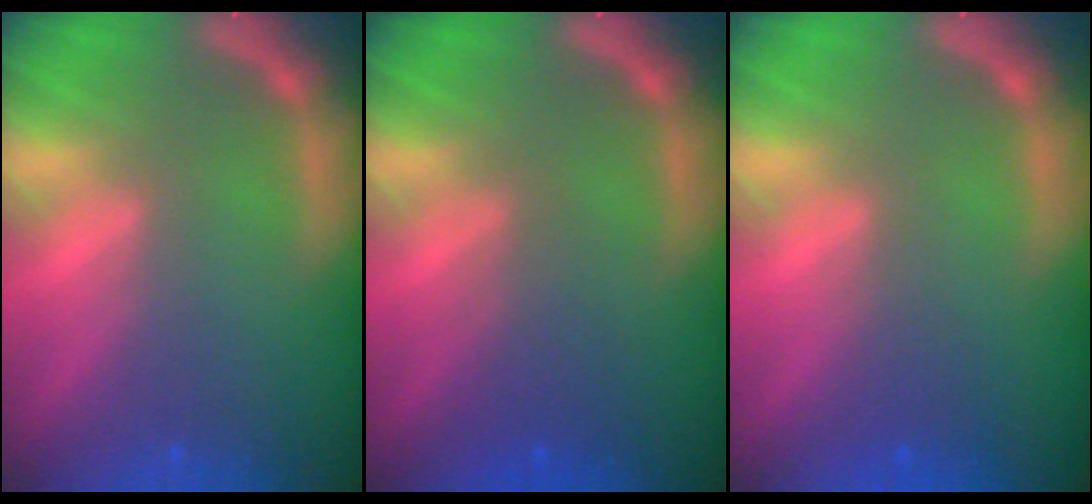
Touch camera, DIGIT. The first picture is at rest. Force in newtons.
{"total": 2.5}
{"total": 1.4}